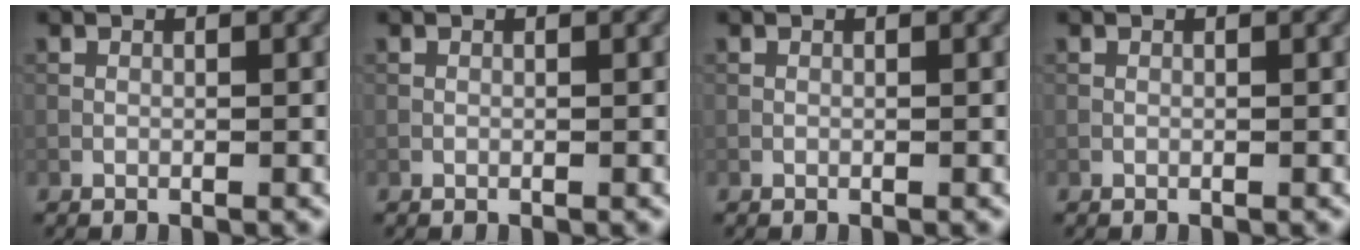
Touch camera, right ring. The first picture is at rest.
{"total": 0.0}
{"total": 0.0}
{"total": 0.0}